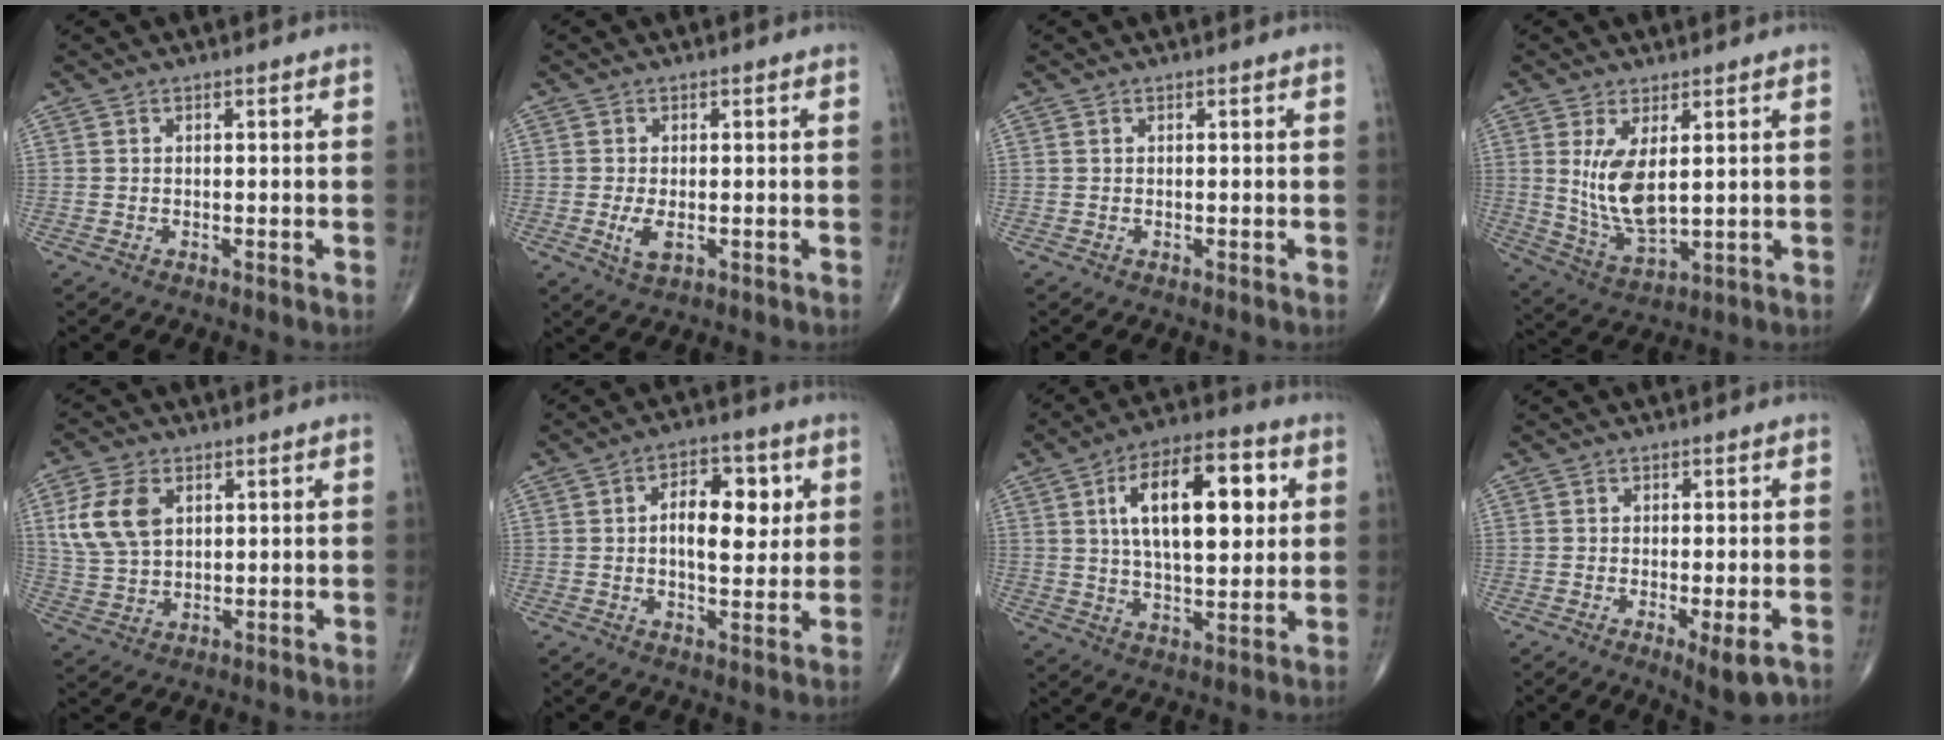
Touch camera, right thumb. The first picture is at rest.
{"total": 3.3, "force": [-0.7, 1.6, 2.8], "torque": [-0.058, -0.008, -0.010]}
{"total": 0.0}
{"total": 10.2, "force": [2.2, 4.4, 9.0], "torque": [-0.174, -0.030, 0.059]}
{"total": 10.1, "force": [3.1, 6.6, 7.0], "torque": [-0.135, -0.004, 0.067]}
{"total": 10.2, "force": [1.9, 5.5, 8.4], "torque": [-0.097, 0.000, 0.027]}
{"total": 18.2, "force": [4.7, 8.4, 15.5], "torque": [-0.227, 0.003, 0.074]}
{"total": 5.5, "force": [-2.3, 1.3, 4.8], "torque": [-0.073, -0.009, -0.030]}